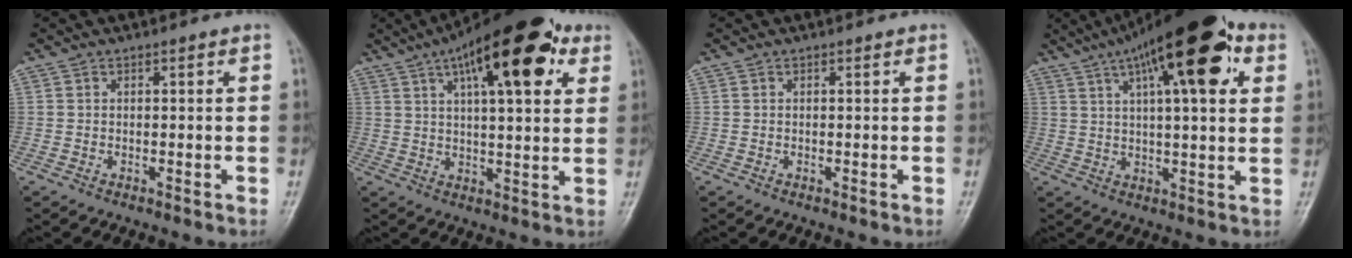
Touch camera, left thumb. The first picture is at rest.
{"total": 19.6, "force": [9.4, 6.9, 15.7], "torque": [-0.219, -0.004, 0.140]}
{"total": 0.0}
{"total": 20.7, "force": [9.3, 6.6, 17.3], "torque": [-0.252, 0.007, 0.140]}